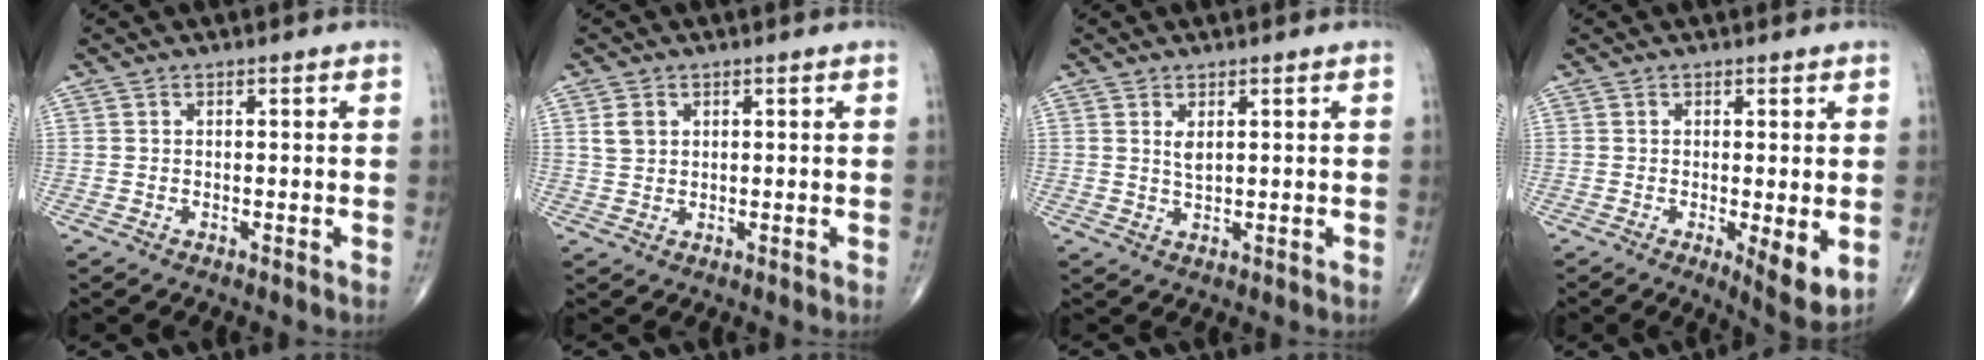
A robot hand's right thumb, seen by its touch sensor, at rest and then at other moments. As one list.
[{"total": 2.9, "force": [1.0, 2.2, 1.5], "torque": [-0.022, 0.000, 0.023]}, {"total": 2.1, "force": [0.8, 0.9, 1.7], "torque": [-0.029, -0.008, 0.019]}, {"total": 6.3, "force": [-0.9, 1.7, 6.0], "torque": [-0.091, -0.021, -0.015]}]